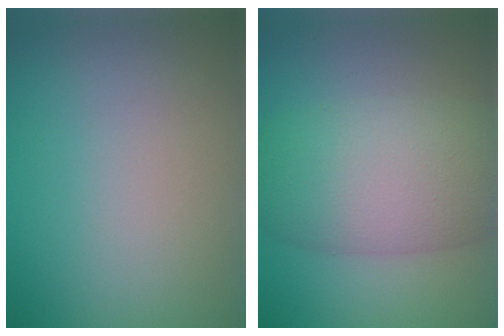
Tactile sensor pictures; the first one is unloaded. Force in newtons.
{"total": 9.1, "press": 9.1, "slide": 0.5}